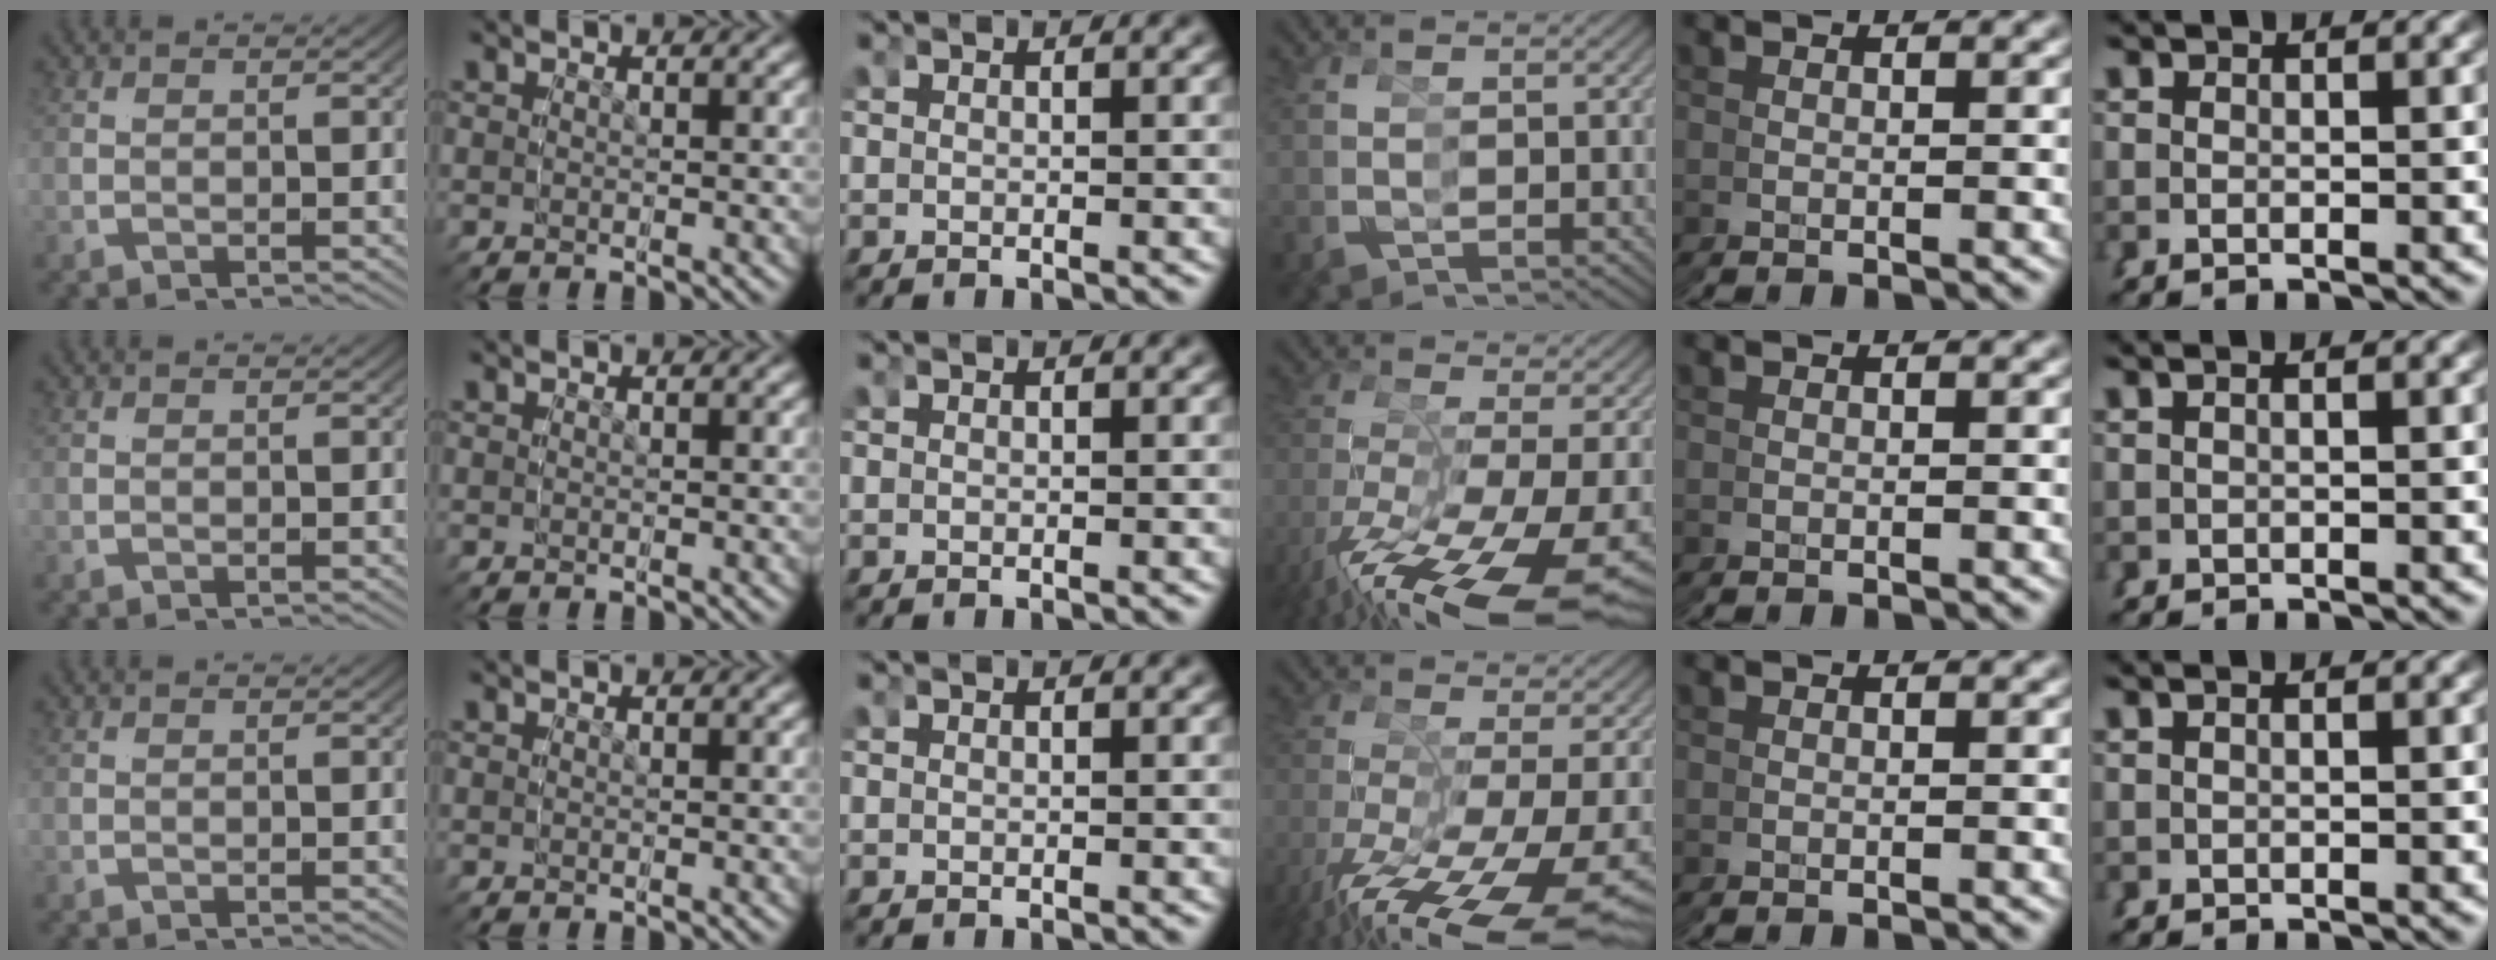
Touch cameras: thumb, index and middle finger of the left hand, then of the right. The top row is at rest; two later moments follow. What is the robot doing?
{"motion": "grasp_and_lifting", "object": "glasses"}